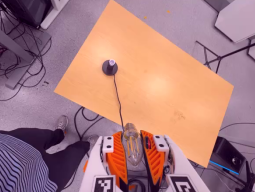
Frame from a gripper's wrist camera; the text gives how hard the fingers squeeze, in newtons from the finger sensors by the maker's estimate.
{"total": 21.9, "left": 24.5, "right": 19.2}